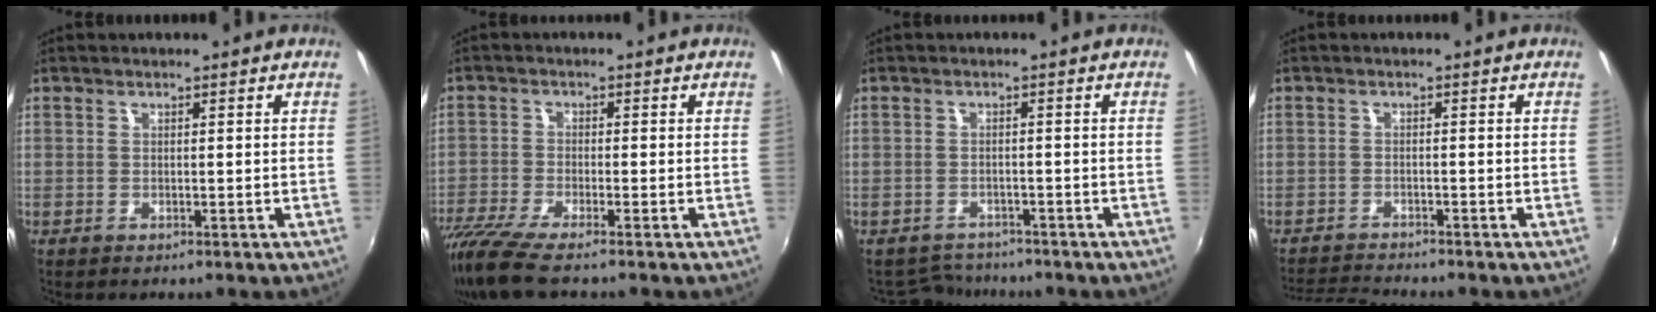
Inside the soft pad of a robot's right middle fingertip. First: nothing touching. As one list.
[{"total": 9.0, "force": [-7.3, 0.6, 5.2], "torque": [-0.128, -0.041, -0.136]}, {"total": 2.6, "force": [-2.4, 1.0, -0.4], "torque": [-0.006, 0.001, -0.044]}, {"total": 4.4, "force": [-4.4, -0.3, 0.6], "torque": [-0.032, -0.011, -0.084]}]